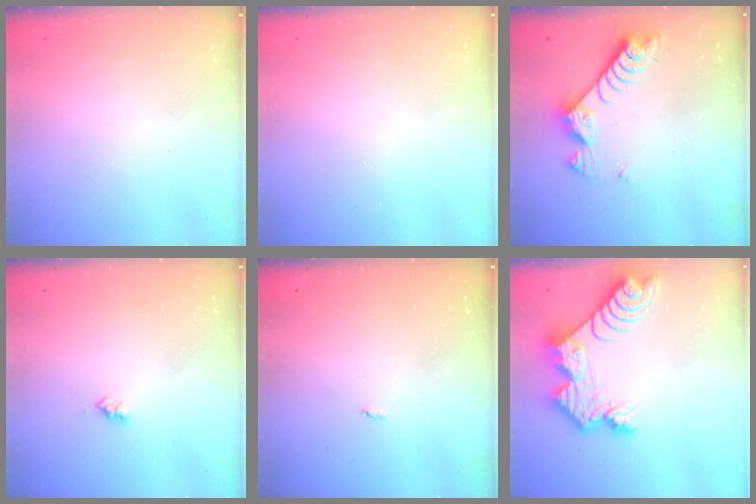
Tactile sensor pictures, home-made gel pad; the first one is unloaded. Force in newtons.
{"total": 1.7, "press": 1.7, "slide": 0.2}
{"total": 7.7, "press": 7.6, "slide": 1.2}
{"total": 2.6, "press": 2.5, "slide": 0.4}
{"total": 2.1, "press": 2.1, "slide": 0.4}
{"total": 13.9, "press": 13.9, "slide": 1.0}